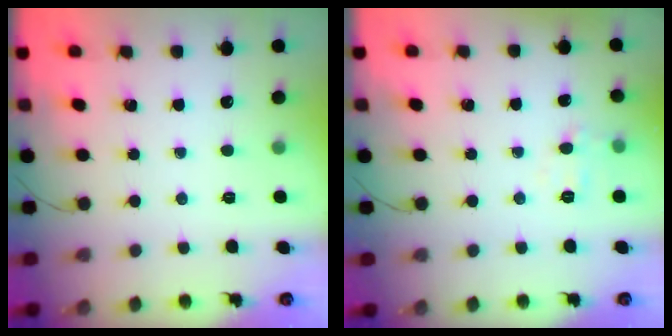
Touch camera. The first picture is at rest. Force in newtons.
{"total": 5.0, "press": 4.9, "slide": 1.1}